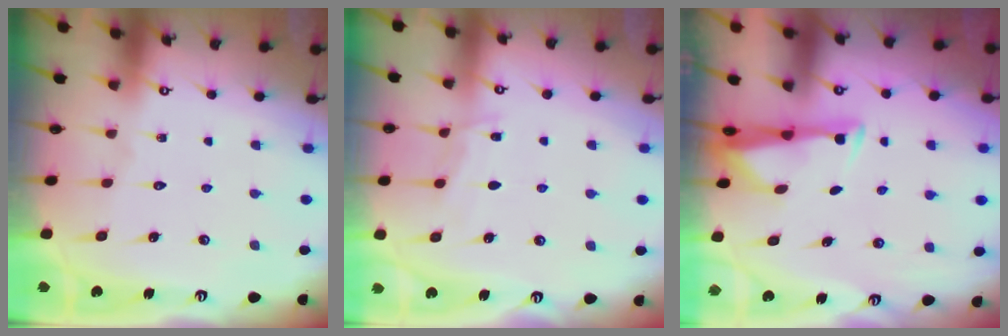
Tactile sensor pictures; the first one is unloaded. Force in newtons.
{"total": 5.7, "press": 5.7, "slide": 0.7}
{"total": 3.3, "press": 3.2, "slide": 0.9}